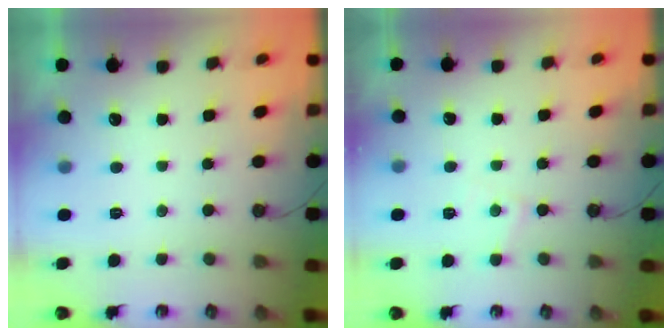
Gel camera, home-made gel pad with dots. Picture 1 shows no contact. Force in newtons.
{"total": 5.3, "press": 5.2, "slide": 0.7}